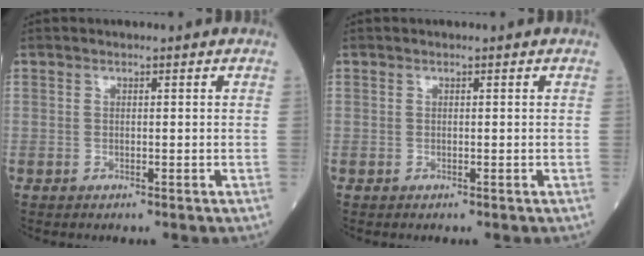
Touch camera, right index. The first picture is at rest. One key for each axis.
{"total": 0.0}